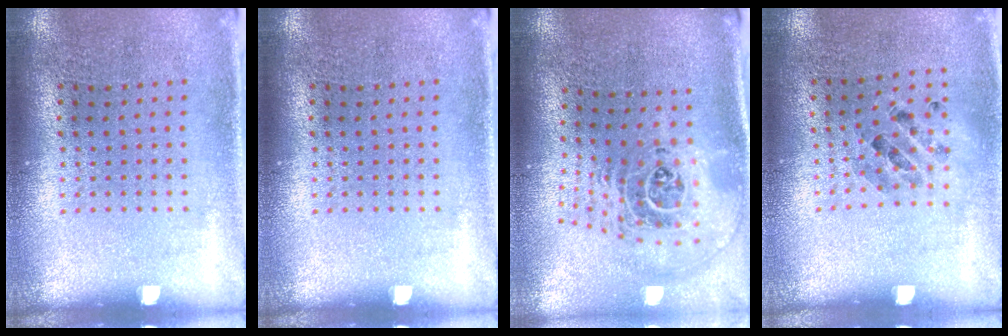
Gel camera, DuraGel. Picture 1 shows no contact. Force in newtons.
{"total": 0.0}
{"total": 2.6, "press": 1.9, "slide": 1.8}
{"total": 0.9, "press": 0.8, "slide": 0.2}